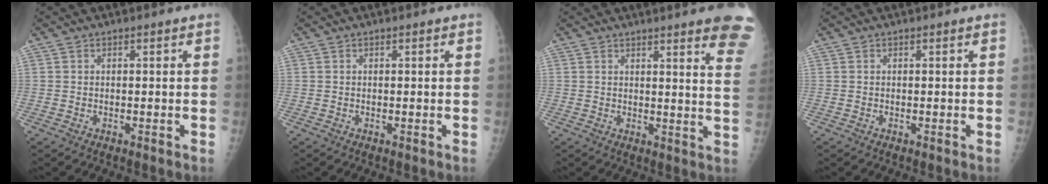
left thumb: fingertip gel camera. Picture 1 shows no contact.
{"total": 0.0}
{"total": 13.2, "force": [9.9, 1.2, 8.5], "torque": [-0.077, -0.060, 0.095]}
{"total": 0.0}